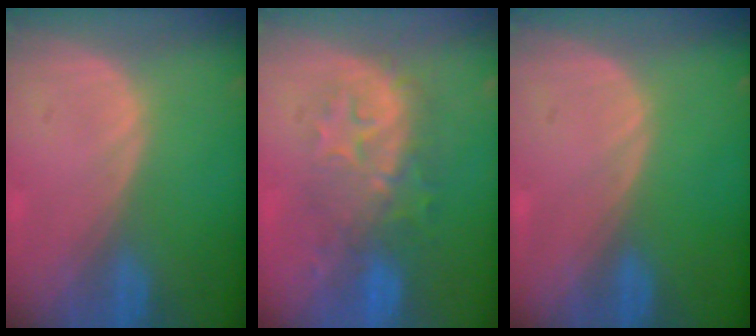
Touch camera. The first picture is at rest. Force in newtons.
{"total": 8.4, "press": 8.3, "slide": 1.4}
{"total": 0.0}